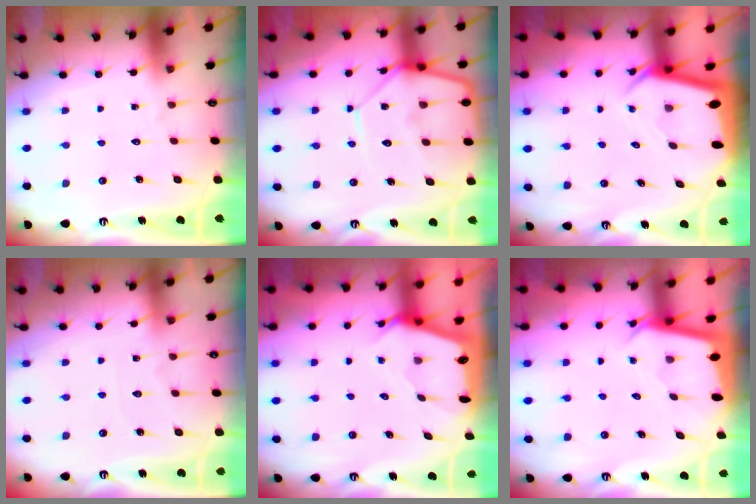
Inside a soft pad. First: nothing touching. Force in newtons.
{"total": 11.0, "press": 11.0, "slide": 1.0}
{"total": 3.5, "press": 3.5, "slide": 0.4}
{"total": 3.5, "press": 3.5, "slide": 0.5}
{"total": 2.5, "press": 2.4, "slide": 0.3}
{"total": 2.3, "press": 2.3, "slide": 0.1}